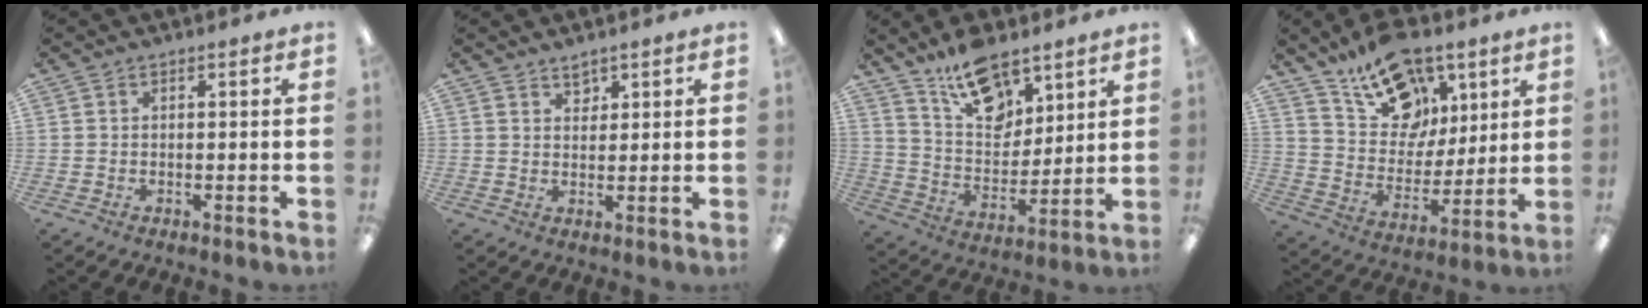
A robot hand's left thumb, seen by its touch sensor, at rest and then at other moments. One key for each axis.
{"total": 2.7, "fx": 2.3, "fy": 1.3, "fz": 0.6, "tx": 0.002, "ty": -0.014, "tz": 0.040}
{"total": 14.4, "fx": 10.3, "fy": 7.5, "fz": 6.6, "tx": -0.105, "ty": -0.060, "tz": 0.190}
{"total": 18.7, "fx": 11.4, "fy": 12.2, "fz": 8.3, "tx": -0.124, "ty": -0.064, "tz": 0.210}